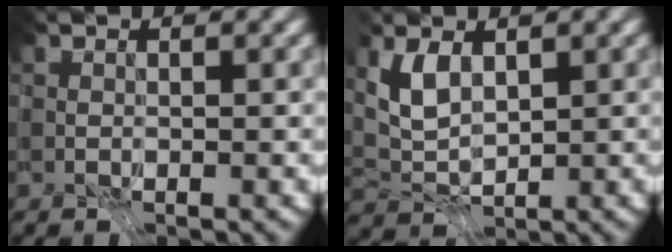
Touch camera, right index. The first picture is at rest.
{"total": 0.8, "force": [0.1, -0.6, 0.4], "torque": [-0.011, -0.006, 0.014]}